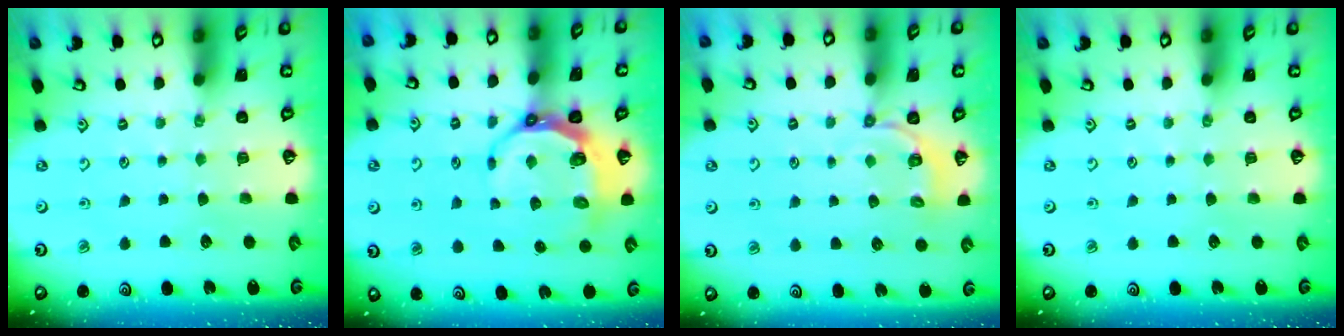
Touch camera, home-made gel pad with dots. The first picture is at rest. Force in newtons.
{"total": 8.1, "press": 7.4, "slide": 3.4}
{"total": 5.0, "press": 4.3, "slide": 2.5}
{"total": 0.0}